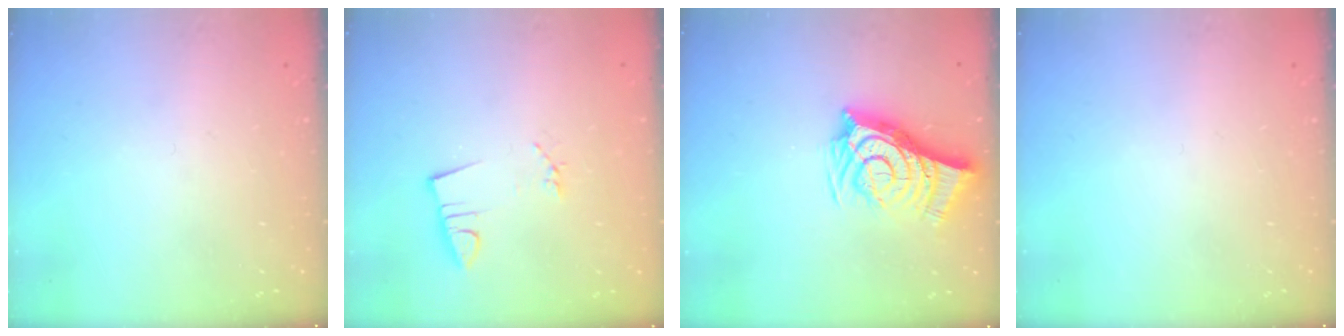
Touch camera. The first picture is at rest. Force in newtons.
{"total": 2.8, "press": 1.4, "slide": 2.4}
{"total": 12.3, "press": 11.7, "slide": 3.9}
{"total": 0.0}